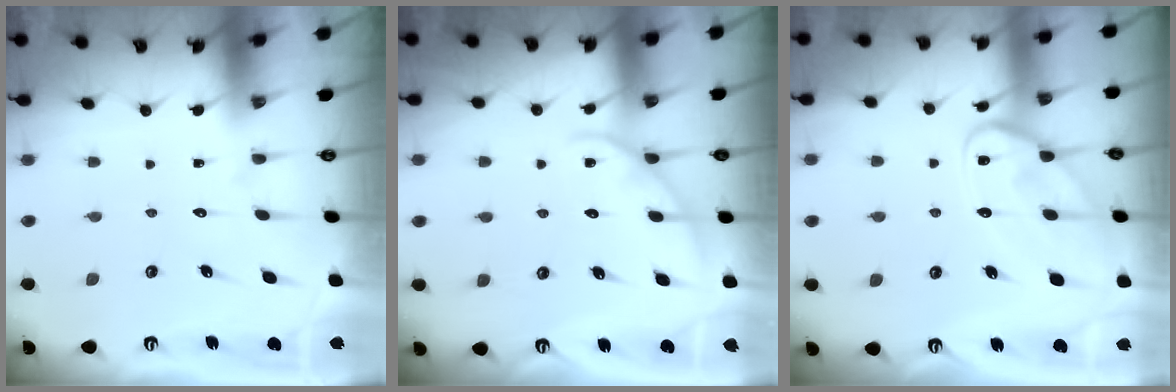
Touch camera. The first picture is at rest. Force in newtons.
{"total": 3.5, "press": 3.5, "slide": 0.3}
{"total": 12.8, "press": 12.7, "slide": 1.2}